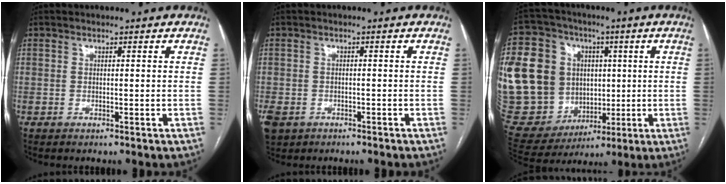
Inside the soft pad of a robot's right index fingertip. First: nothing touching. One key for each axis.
{"total": 7.5, "fx": -4.3, "fy": 5.4, "fz": 3.0, "tx": -0.082, "ty": -0.005, "tz": -0.060}
{"total": 28.6, "fx": 2.5, "fy": 22.7, "fz": 17.3, "tx": -0.428, "ty": 0.067, "tz": 0.075}